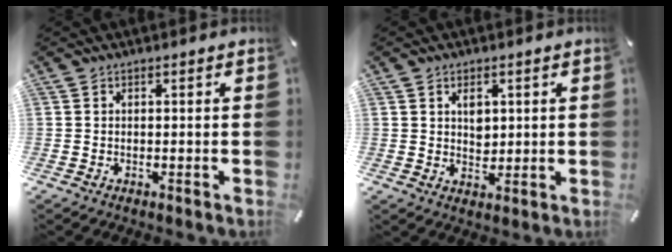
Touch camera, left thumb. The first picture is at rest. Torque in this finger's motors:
{"motor_torque": [0.13, -0.13, 0.17, 0.05, -0.06]}